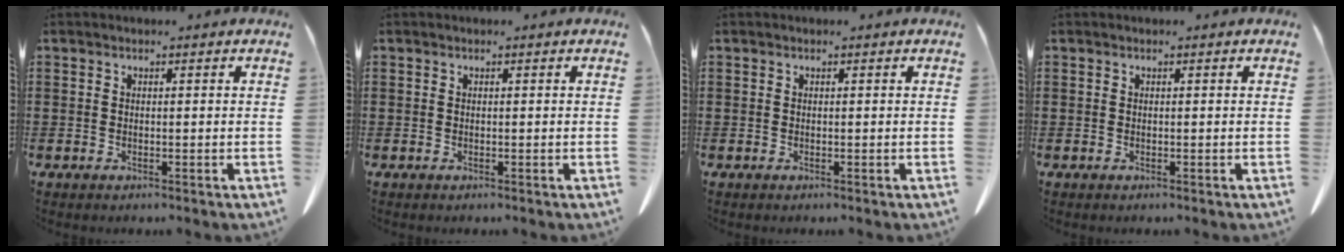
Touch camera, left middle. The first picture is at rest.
{"total": 0.0}
{"total": 0.0}
{"total": 0.0}